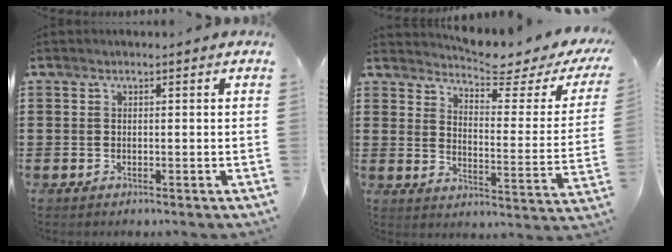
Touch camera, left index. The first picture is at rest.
{"total": 4.7, "force": [4.1, 0.1, 2.4], "torque": [-0.054, -0.041, 0.061]}